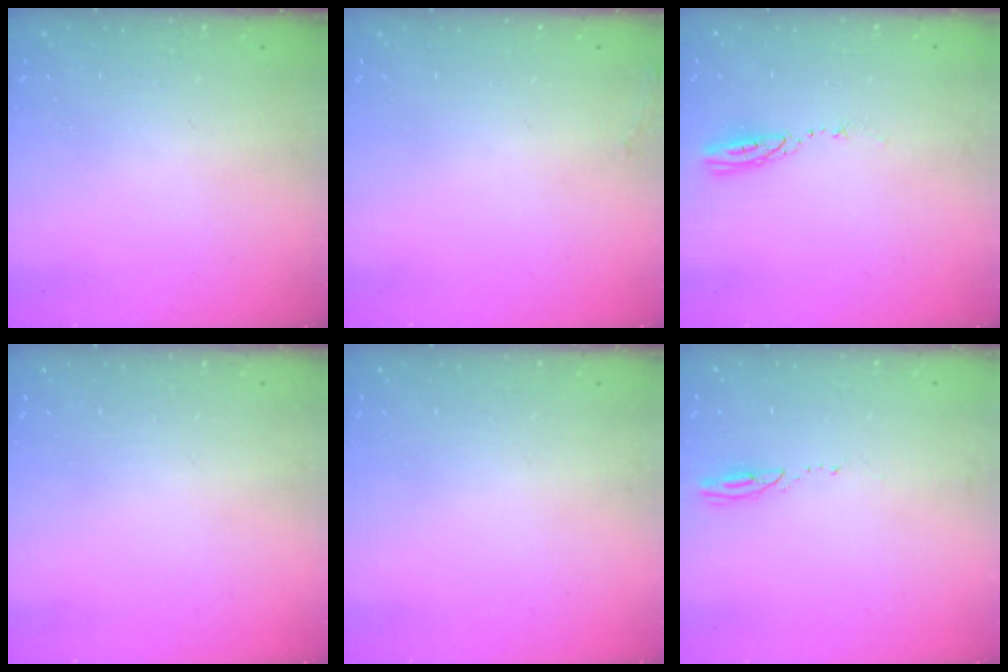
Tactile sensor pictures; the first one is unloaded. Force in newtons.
{"total": 7.0, "press": 4.6, "slide": 5.3}
{"total": 3.3, "press": 3.3, "slide": 0.2}
{"total": 0.0}
{"total": 0.0}
{"total": 2.4, "press": 2.4, "slide": 0.3}